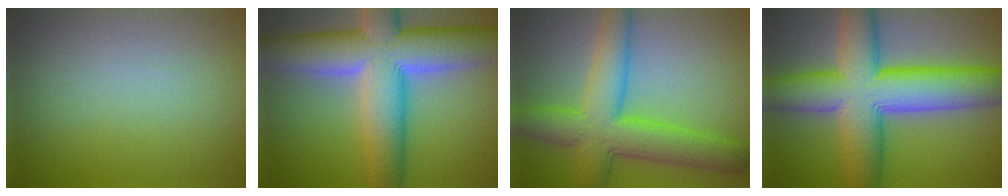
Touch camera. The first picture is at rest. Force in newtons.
{"total": 12.8, "press": 12.8, "slide": 0.6}
{"total": 8.2, "press": 8.2, "slide": 0.3}
{"total": 12.3, "press": 12.3, "slide": 0.3}